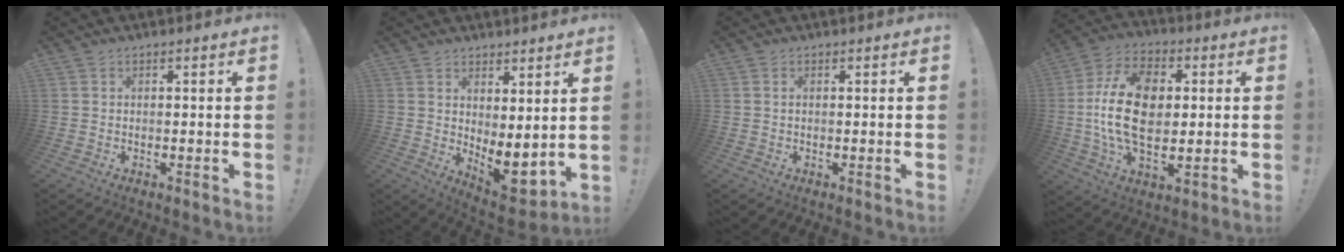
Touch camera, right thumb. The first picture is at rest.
{"total": 6.8, "force": [0.7, 3.5, 5.9], "torque": [-0.048, -0.032, 0.021]}
{"total": 0.5, "force": [0.1, 0.1, 0.5], "torque": [-0.011, 0.002, 0.002]}
{"total": 20.8, "force": [0.4, 13.1, 16.1], "torque": [-0.290, 0.002, 0.005]}